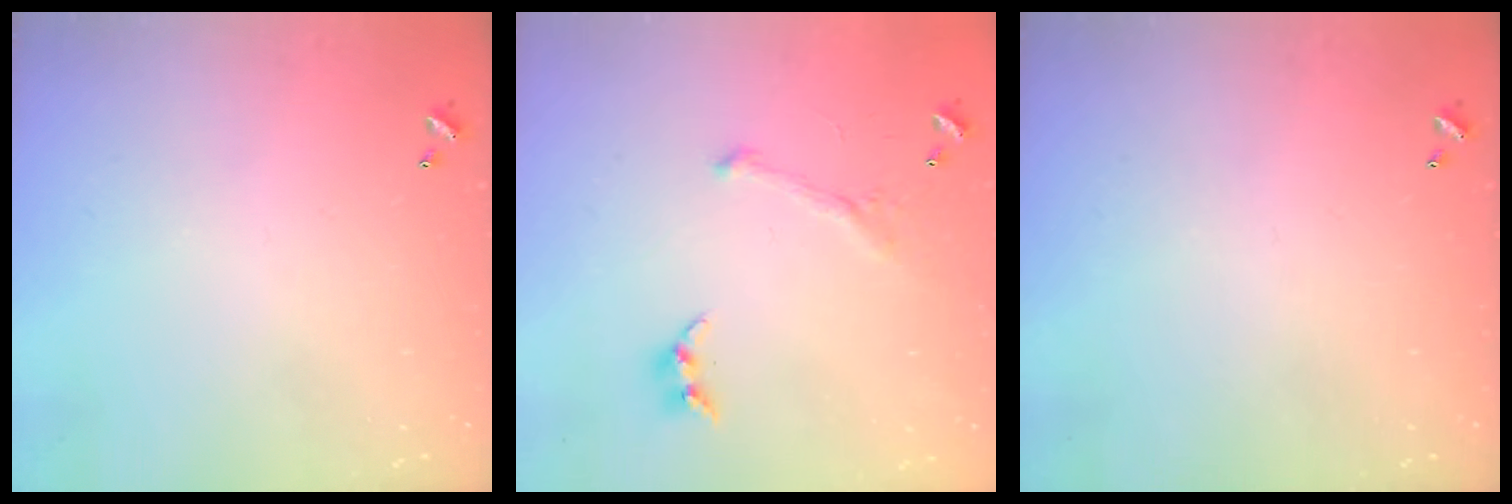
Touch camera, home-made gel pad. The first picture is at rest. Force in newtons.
{"total": 2.8, "press": 2.6, "slide": 1.0}
{"total": 0.0}